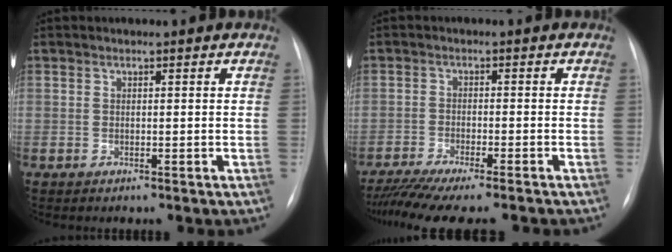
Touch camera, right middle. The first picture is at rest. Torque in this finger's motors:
{"motor_torque": [1.05, -1.09, 0.18, 0.06]}